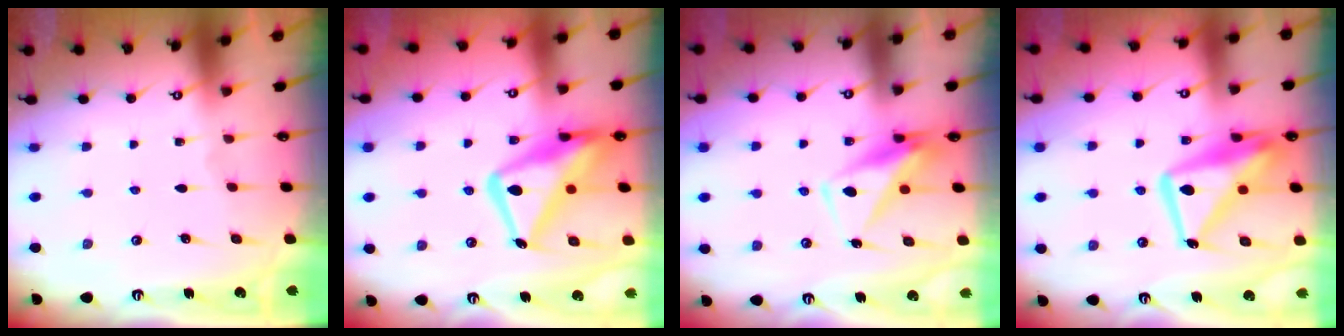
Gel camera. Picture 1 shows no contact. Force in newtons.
{"total": 18.2, "press": 18.1, "slide": 1.8}
{"total": 7.5, "press": 7.4, "slide": 1.5}
{"total": 15.9, "press": 15.8, "slide": 1.7}